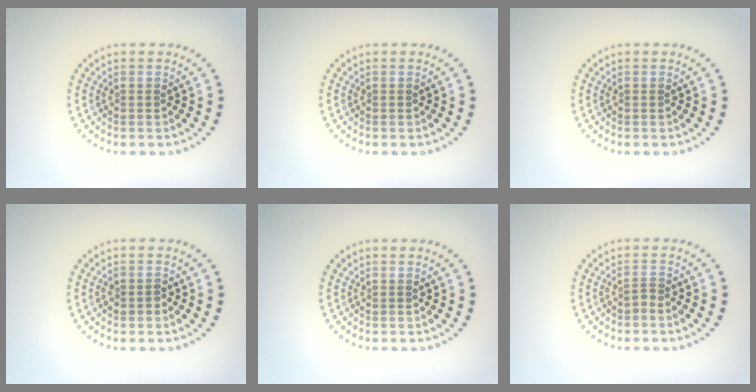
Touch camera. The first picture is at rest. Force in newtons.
{"total": 0.0}
{"total": 0.0}
{"total": 0.9, "press": 0.8, "slide": 0.4}
{"total": 0.0}
{"total": 0.7, "press": 0.4, "slide": 0.6}